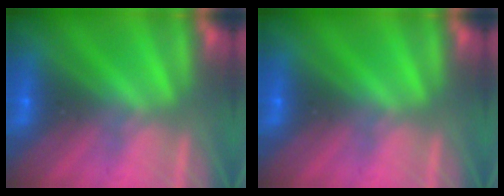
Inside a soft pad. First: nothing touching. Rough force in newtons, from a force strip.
{"total": 0.0}